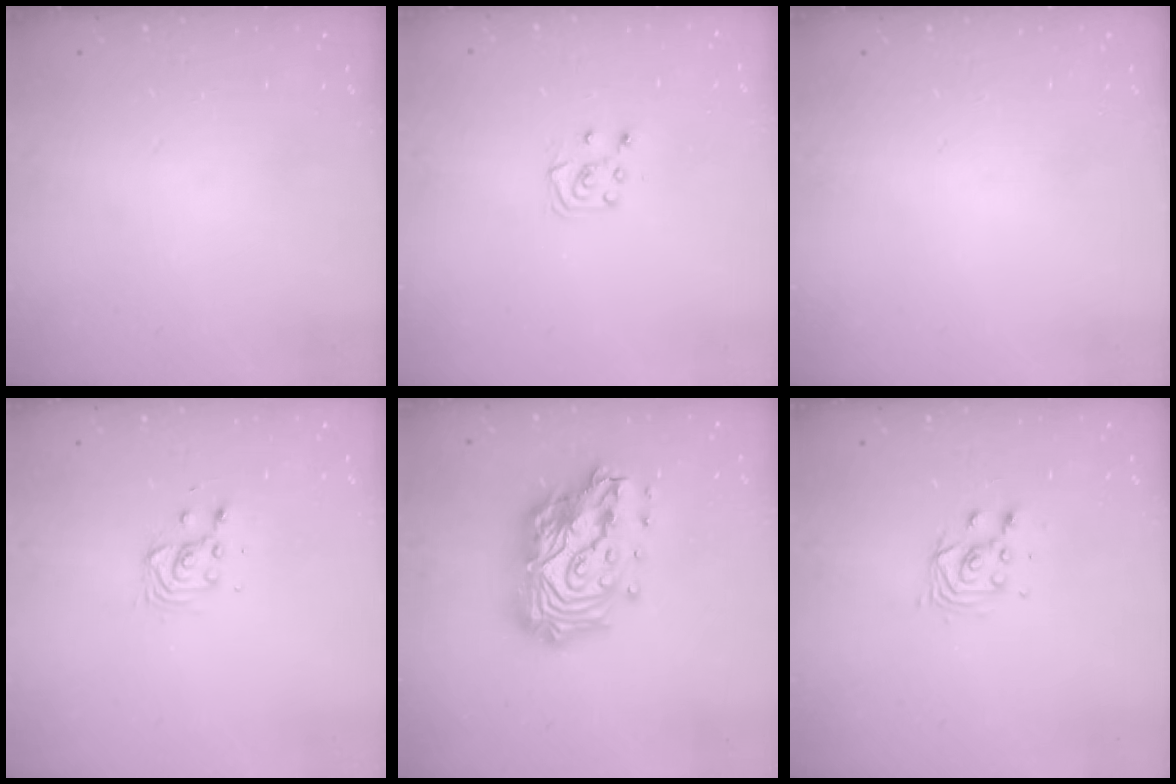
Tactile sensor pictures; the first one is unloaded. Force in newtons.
{"total": 5.8, "press": 5.7, "slide": 0.6}
{"total": 0.0}
{"total": 3.4, "press": 3.4, "slide": 0.4}
{"total": 23.4, "press": 23.3, "slide": 2.1}
{"total": 5.0, "press": 5.0, "slide": 0.3}